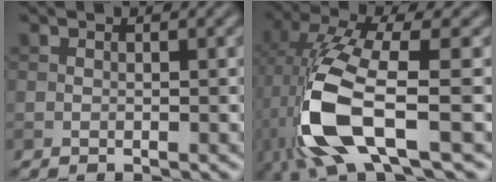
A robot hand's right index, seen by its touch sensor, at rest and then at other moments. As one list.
[{"total": 10.2, "force": [-2.7, 3.2, 9.3], "torque": [-0.210, -0.004, -0.054]}]